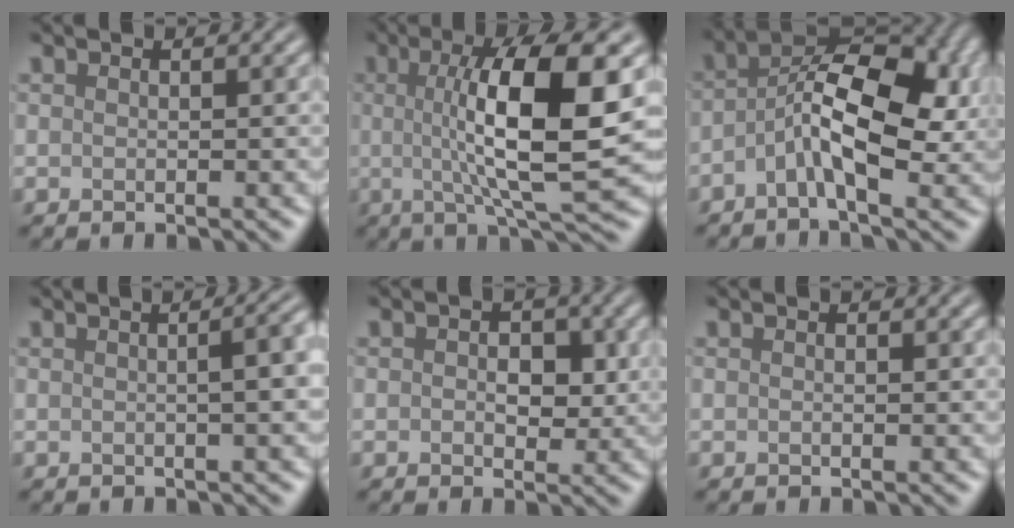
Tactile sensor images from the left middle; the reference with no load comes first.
{"total": 11.0, "force": [1.1, 2.7, 10.6], "torque": [-0.153, 0.000, 0.021]}
{"total": 8.3, "force": [-1.2, 3.3, 7.5], "torque": [-0.128, 0.019, -0.031]}
{"total": 4.0, "force": [0.2, 1.5, 3.7], "torque": [-0.024, 0.020, -0.001]}
{"total": 2.9, "force": [0.5, 2.0, 2.1], "torque": [-0.020, 0.000, 0.002]}
{"total": 0.0}